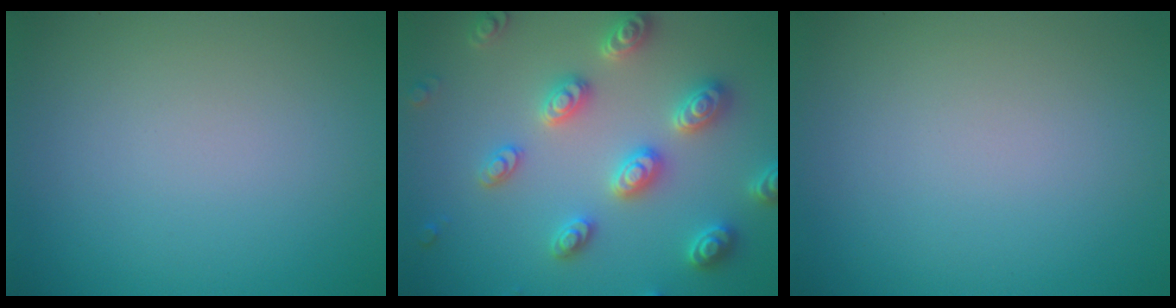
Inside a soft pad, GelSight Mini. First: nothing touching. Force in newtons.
{"total": 5.3, "press": 5.1, "slide": 1.2}
{"total": 0.0}